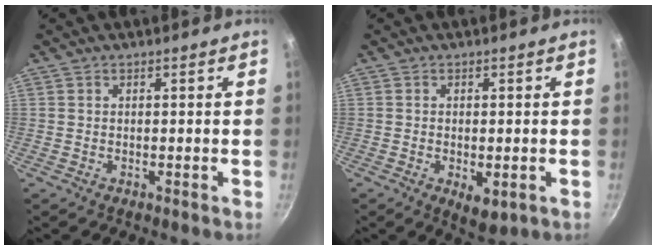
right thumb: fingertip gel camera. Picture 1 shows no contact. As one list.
[{"total": 4.7, "force": [-1.3, 2.2, 3.9], "torque": [-0.052, -0.010, -0.012]}]